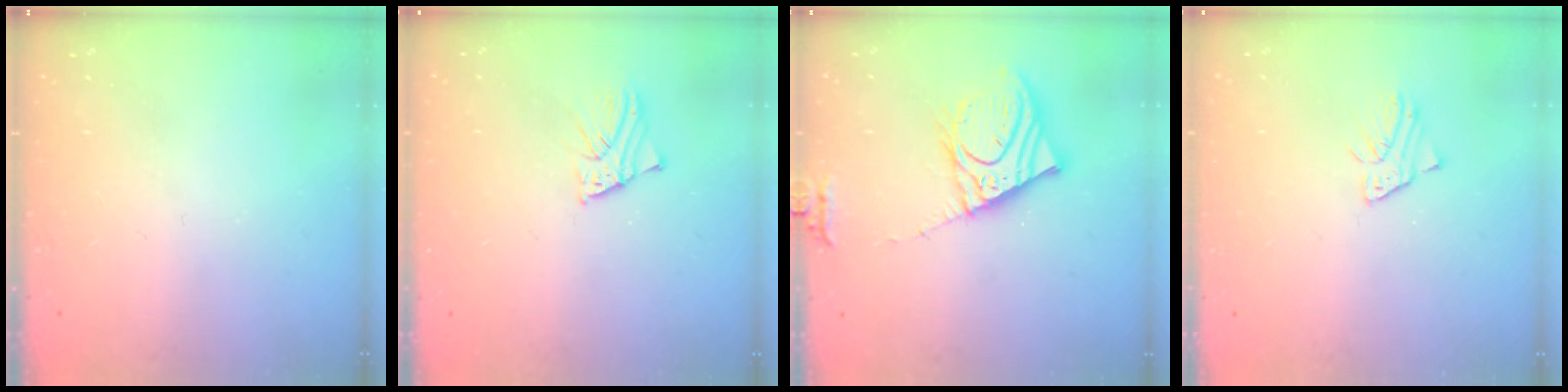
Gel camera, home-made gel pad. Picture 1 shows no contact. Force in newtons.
{"total": 2.6, "press": 2.6, "slide": 0.1}
{"total": 13.5, "press": 13.3, "slide": 2.4}
{"total": 1.8, "press": 1.7, "slide": 0.1}